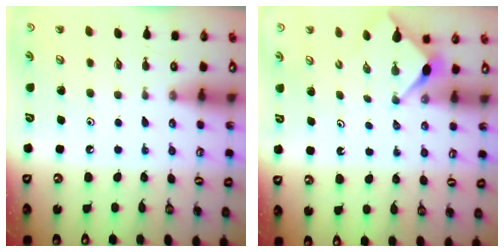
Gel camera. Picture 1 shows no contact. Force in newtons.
{"total": 2.8, "press": 2.8, "slide": 0.3}